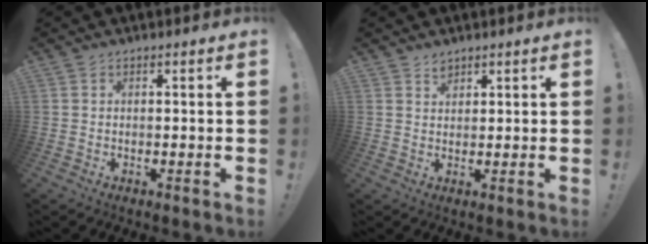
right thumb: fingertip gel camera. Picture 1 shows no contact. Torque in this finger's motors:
{"motor_torque": [-0.22, 0.28, 0.17, 0.01, 0.02]}